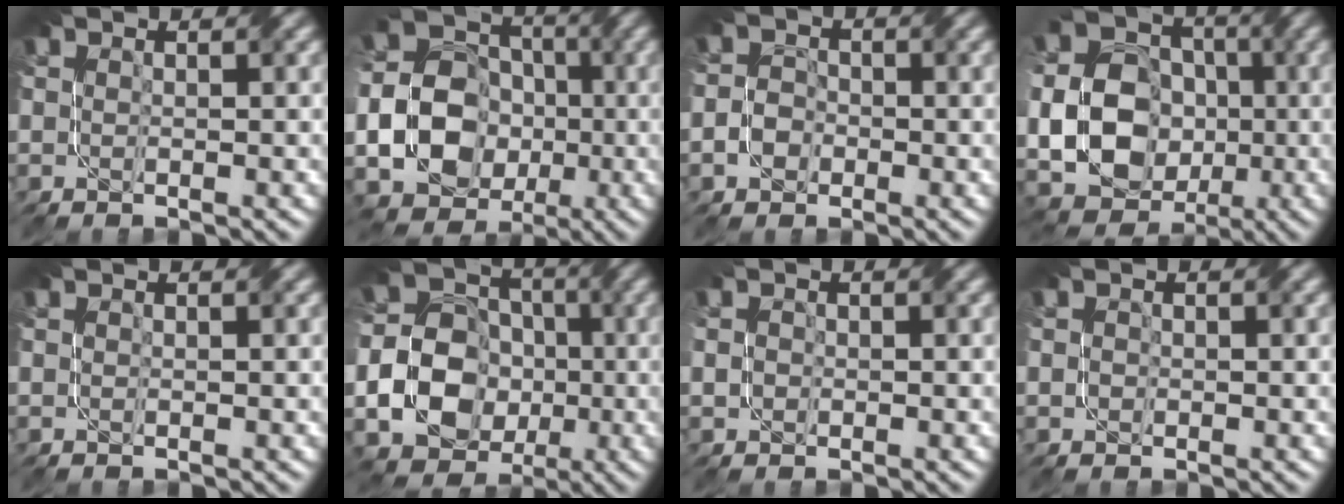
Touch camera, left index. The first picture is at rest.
{"total": 15.5, "force": [-4.2, 13.4, 6.6], "torque": [-0.135, -0.024, -0.094]}
{"total": 2.1, "force": [-1.6, 1.2, 0.7], "torque": [-0.005, -0.001, -0.040]}
{"total": 14.4, "force": [-2.5, 12.0, 7.5], "torque": [-0.155, -0.021, -0.055]}
{"total": 0.0}
{"total": 13.2, "force": [-3.8, 11.3, 5.7], "torque": [-0.109, -0.020, -0.086]}
{"total": 1.0, "force": [-0.6, 0.7, 0.3], "torque": [-0.004, -0.001, -0.016]}
{"total": 0.7, "force": [-0.4, 0.5, 0.1], "torque": [-0.003, -0.005, -0.012]}